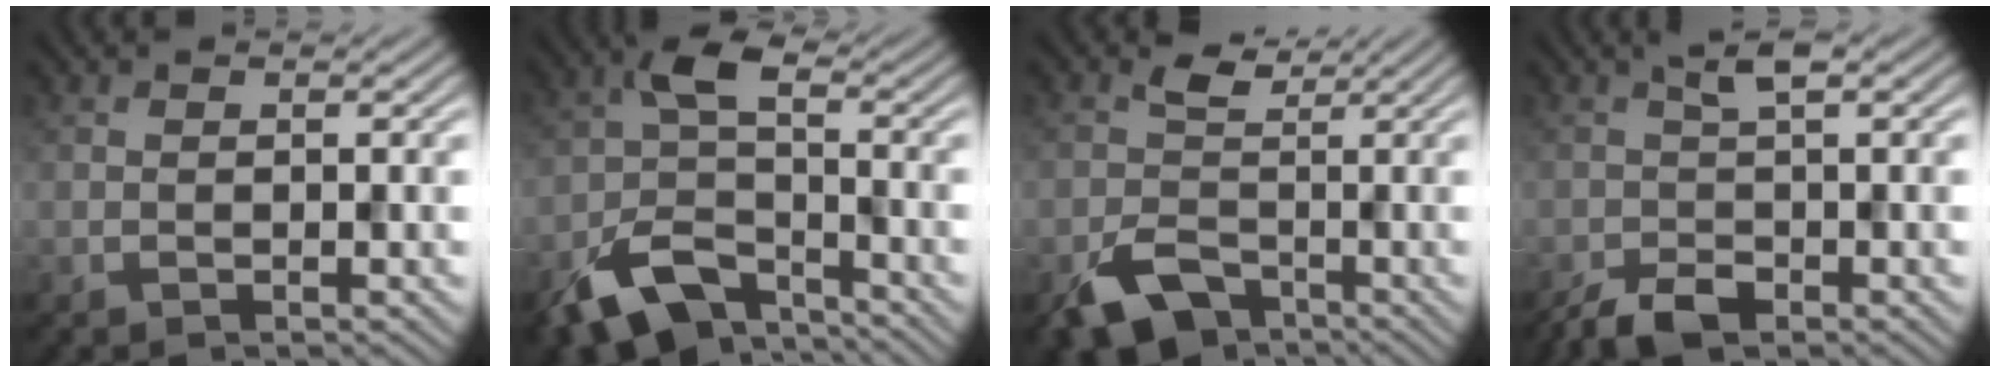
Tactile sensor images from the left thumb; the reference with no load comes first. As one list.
[{"total": 9.6, "force": [-5.9, 4.5, 6.1], "torque": [-0.119, -0.009, -0.122]}, {"total": 6.5, "force": [-2.1, 4.7, 4.0], "torque": [-0.084, -0.010, -0.044]}, {"total": 3.9, "force": [-1.6, 1.3, 3.3], "torque": [-0.073, 0.000, -0.034]}]